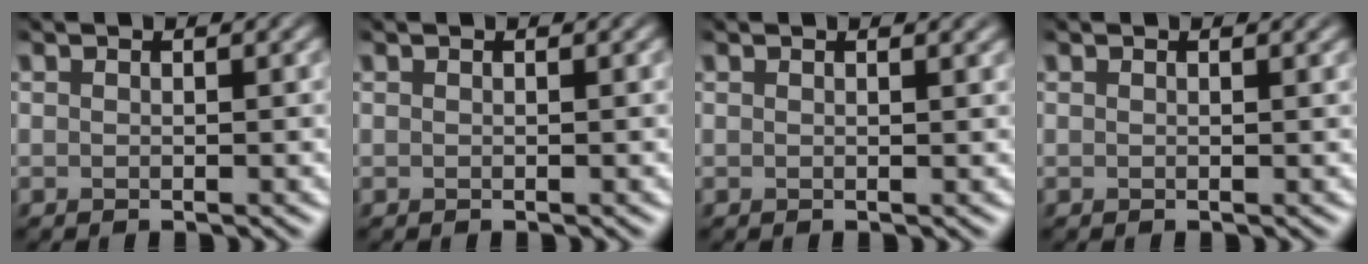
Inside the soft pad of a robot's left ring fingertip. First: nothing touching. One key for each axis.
{"total": 0.0}
{"total": 2.0, "fx": 1.3, "fy": 0.8, "fz": 1.3, "tx": -0.005, "ty": 0.018, "tz": 0.005}
{"total": 1.0, "fx": 0.6, "fy": 0.4, "fz": 0.6, "tx": -0.001, "ty": 0.009, "tz": 0.000}